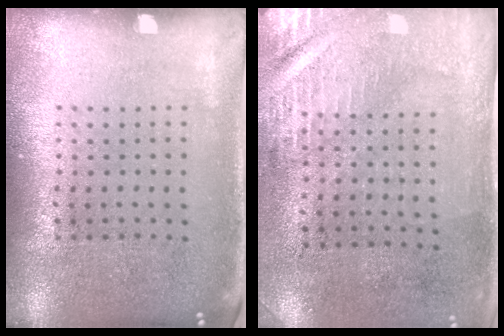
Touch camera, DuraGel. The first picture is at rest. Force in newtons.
{"total": 2.9, "press": 2.5, "slide": 1.5}